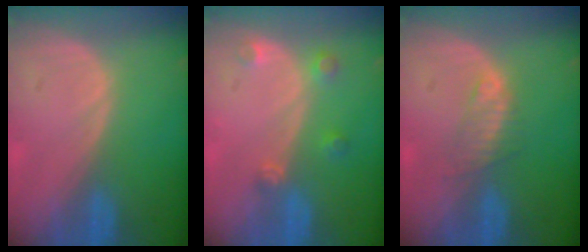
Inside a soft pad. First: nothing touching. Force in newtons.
{"total": 2.7, "press": 2.6, "slide": 0.4}
{"total": 2.5, "press": 2.4, "slide": 0.3}